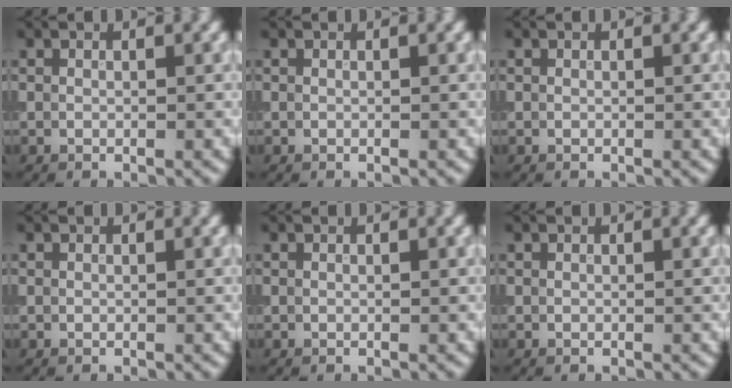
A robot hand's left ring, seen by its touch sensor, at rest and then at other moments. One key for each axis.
{"total": 0.0}
{"total": 0.0}
{"total": 0.0}
{"total": 0.0}
{"total": 0.0}